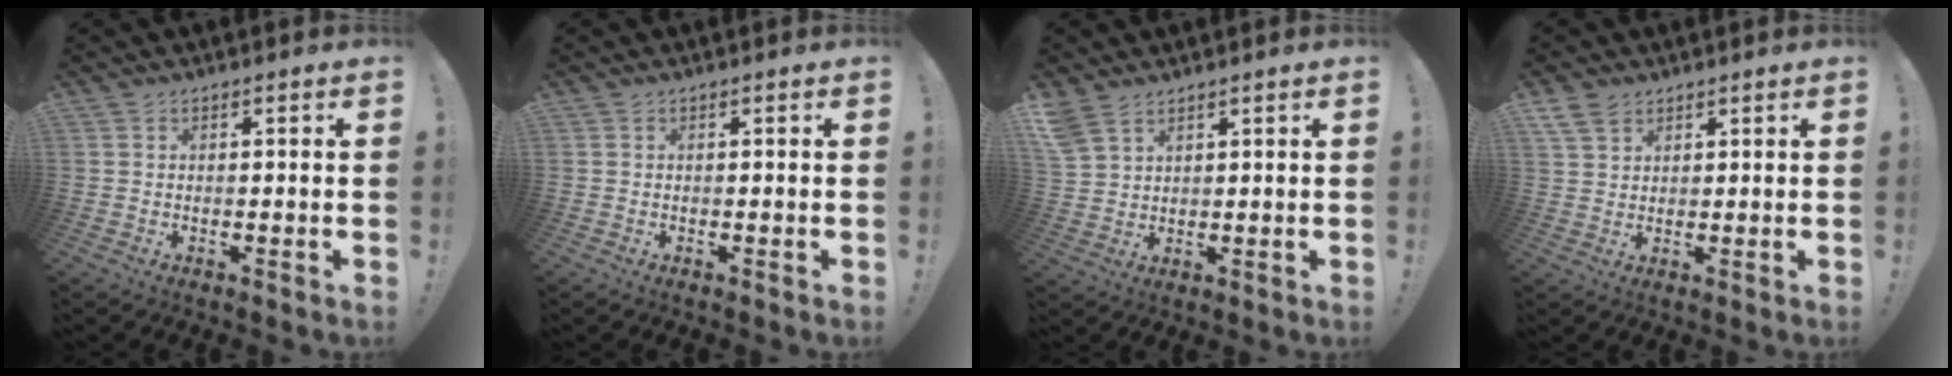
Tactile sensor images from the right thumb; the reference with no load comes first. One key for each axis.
{"total": 0.0}
{"total": 6.1, "fx": 4.4, "fy": 3.0, "fz": 2.8, "tx": -0.056, "ty": -0.015, "tz": 0.090}
{"total": 5.0, "fx": 3.4, "fy": 3.1, "fz": 2.0, "tx": -0.034, "ty": -0.014, "tz": 0.067}